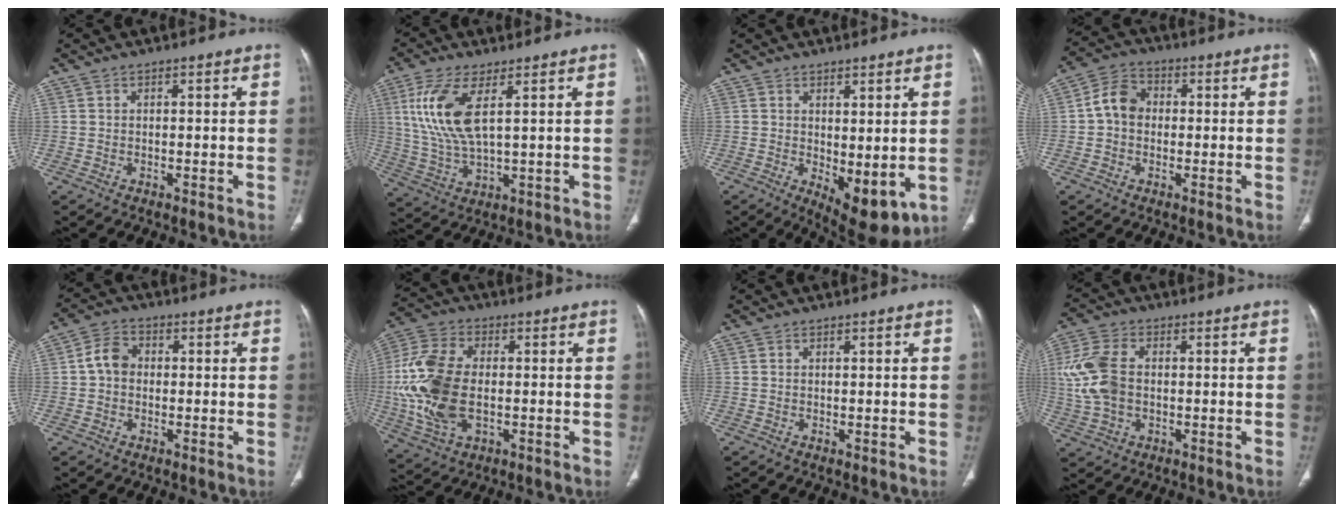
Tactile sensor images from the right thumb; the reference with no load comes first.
{"total": 11.8, "force": [3.7, 4.2, 10.4], "torque": [-0.238, -0.013, 0.079]}
{"total": 8.9, "force": [-0.5, 4.0, 7.9], "torque": [-0.099, -0.021, 0.010]}
{"total": 6.8, "force": [0.1, 5.5, 4.0], "torque": [-0.059, 0.021, -0.011]}
{"total": 5.1, "force": [0.0, 4.1, 3.0], "torque": [-0.044, 0.015, -0.009]}
{"total": 15.9, "force": [-0.9, 9.4, 12.8], "torque": [-0.280, 0.006, -0.014]}
{"total": 0.0}
{"total": 10.2, "force": [0.3, 6.7, 7.7], "torque": [-0.175, 0.012, 0.008]}